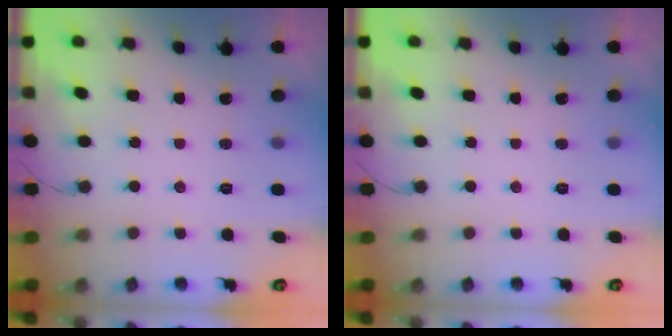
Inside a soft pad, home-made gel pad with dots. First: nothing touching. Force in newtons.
{"total": 0.0}